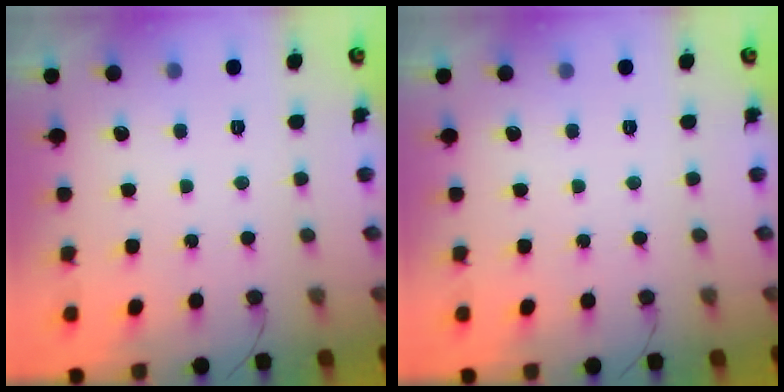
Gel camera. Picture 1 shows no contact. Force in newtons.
{"total": 0.0}